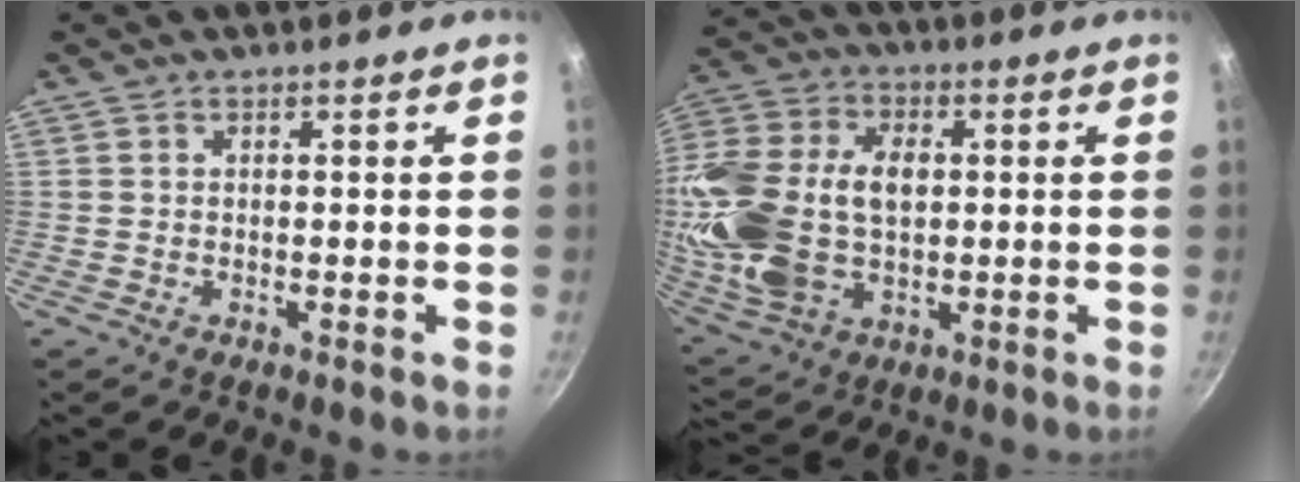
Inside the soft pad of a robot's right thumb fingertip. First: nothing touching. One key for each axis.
{"total": 23.1, "fx": 0.8, "fy": 15.5, "fz": 17.2, "tx": -0.348, "ty": 0.019, "tz": 0.019}